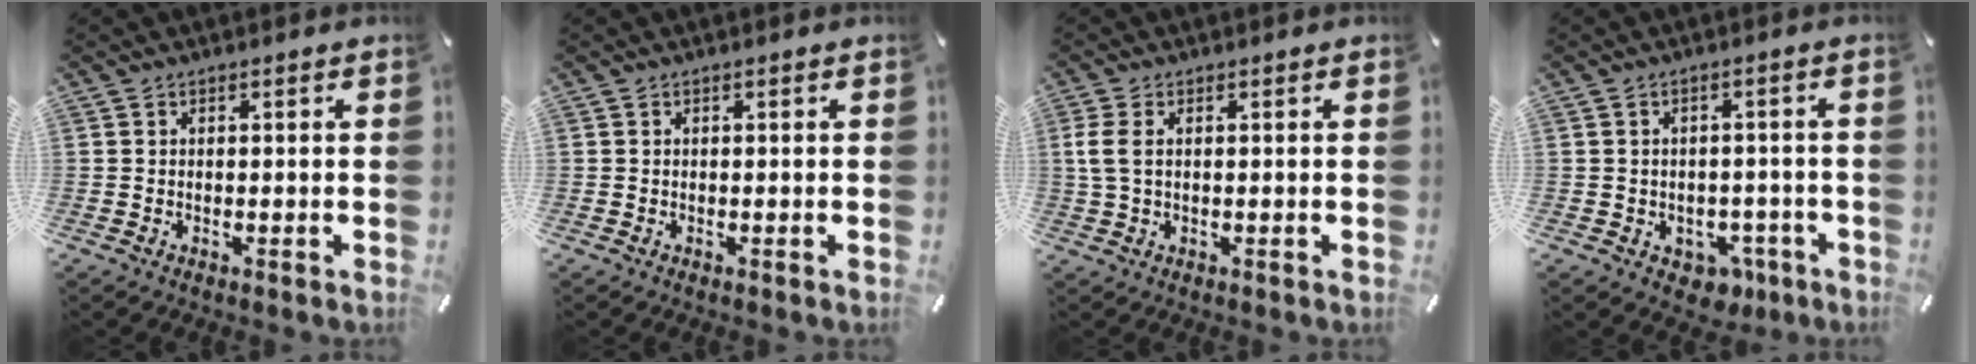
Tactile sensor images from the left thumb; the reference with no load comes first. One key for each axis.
{"total": 0.0}
{"total": 3.9, "fx": 0.6, "fy": 1.9, "fz": 3.3, "tx": -0.081, "ty": -0.001, "tz": 0.007}
{"total": 4.6, "fx": -1.6, "fy": 3.9, "fz": 1.7, "tx": -0.022, "ty": 0.014, "tz": -0.028}